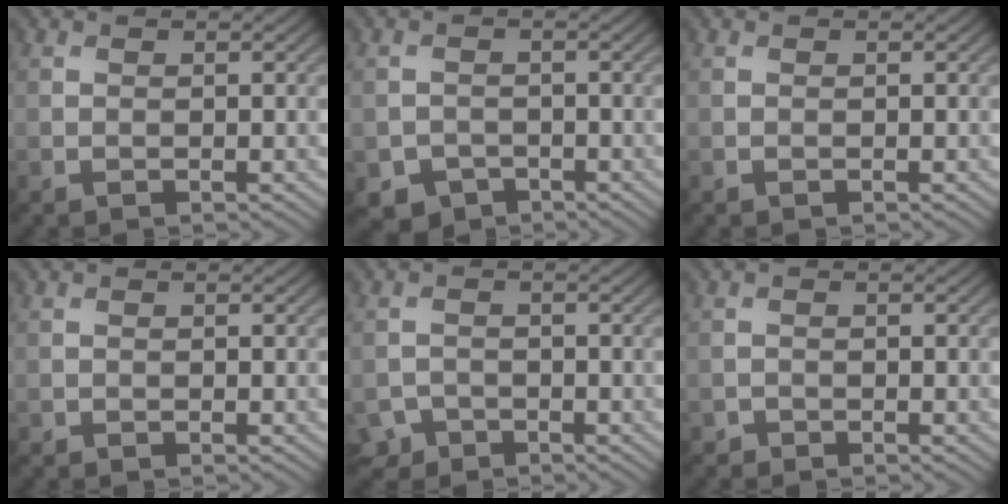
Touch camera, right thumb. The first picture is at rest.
{"total": 3.0, "force": [-1.9, 2.1, 0.8], "torque": [-0.013, -0.008, -0.038]}
{"total": 0.0}
{"total": 0.0}
{"total": 2.3, "force": [-1.7, 1.4, 0.4], "torque": [-0.007, -0.004, -0.038]}
{"total": 0.7, "force": [-0.6, 0.3, 0.0], "torque": [0.002, -0.002, -0.013]}